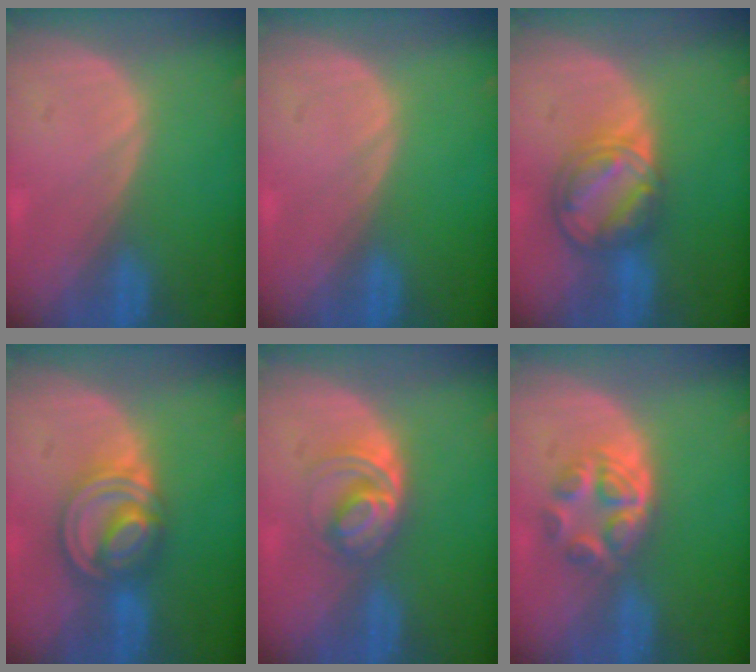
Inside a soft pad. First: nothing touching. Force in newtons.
{"total": 0.0}
{"total": 8.1, "press": 7.0, "slide": 4.2}
{"total": 8.2, "press": 6.9, "slide": 4.3}
{"total": 5.4, "press": 5.0, "slide": 2.1}
{"total": 6.3, "press": 5.3, "slide": 3.4}